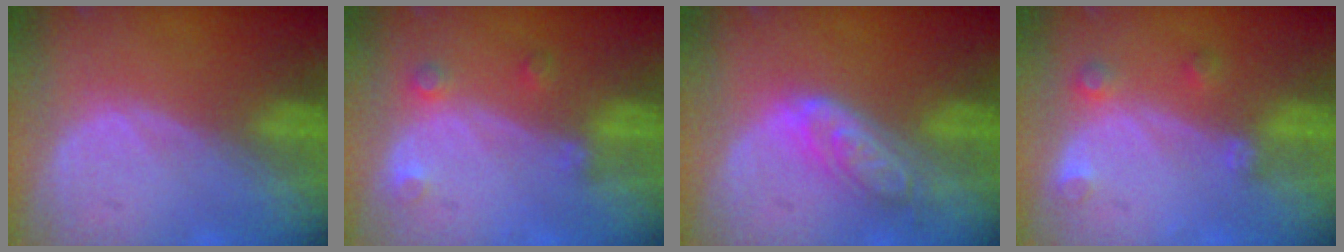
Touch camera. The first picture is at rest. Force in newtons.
{"total": 2.9, "press": 2.8, "slide": 0.8}
{"total": 6.2, "press": 5.6, "slide": 2.8}
{"total": 3.0, "press": 2.9, "slide": 0.6}